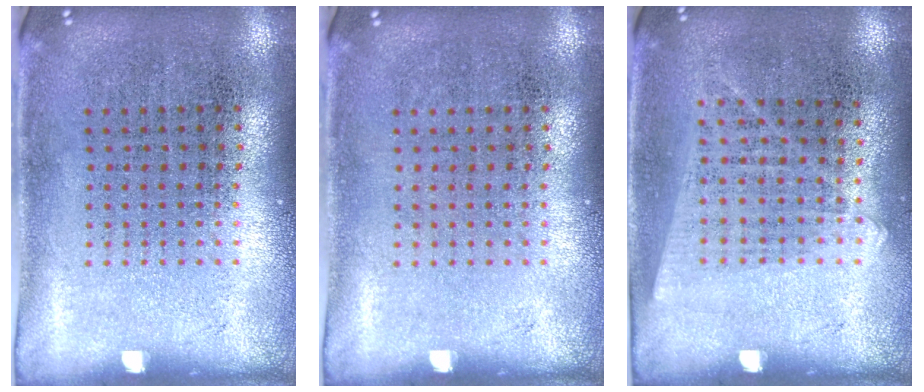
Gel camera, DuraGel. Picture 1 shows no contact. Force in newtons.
{"total": 0.0}
{"total": 1.2, "press": 1.0, "slide": 0.5}